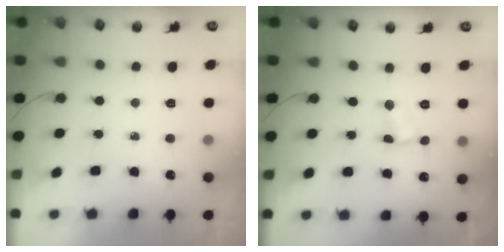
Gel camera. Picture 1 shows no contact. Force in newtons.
{"total": 2.4, "press": 2.3, "slide": 0.4}